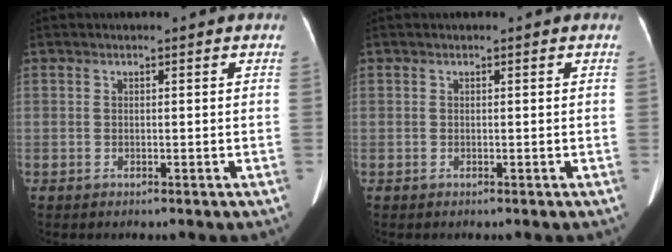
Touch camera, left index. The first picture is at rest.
{"total": 0.0}